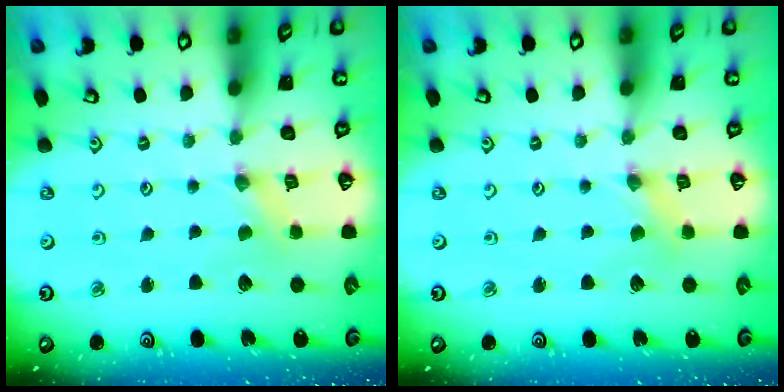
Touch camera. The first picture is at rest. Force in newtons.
{"total": 0.0}